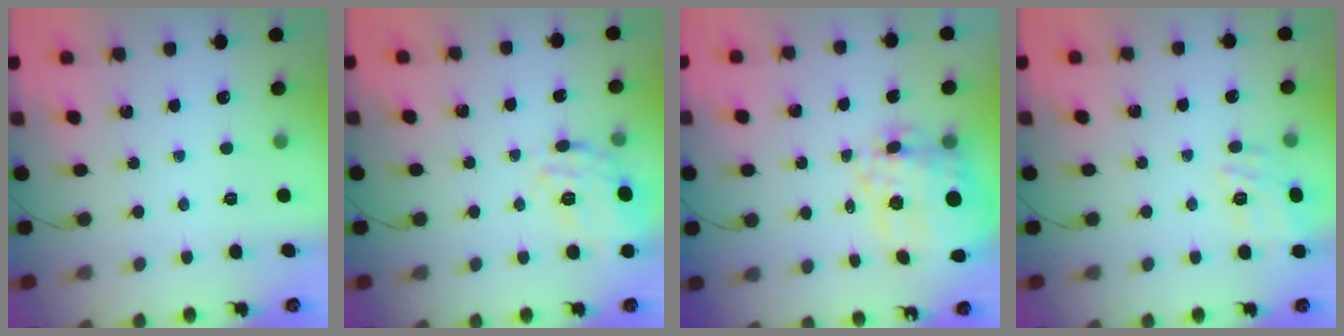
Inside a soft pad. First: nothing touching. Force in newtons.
{"total": 17.8, "press": 17.7, "slide": 0.6}
{"total": 10.9, "press": 10.1, "slide": 4.2}
{"total": 14.0, "press": 14.0, "slide": 0.5}